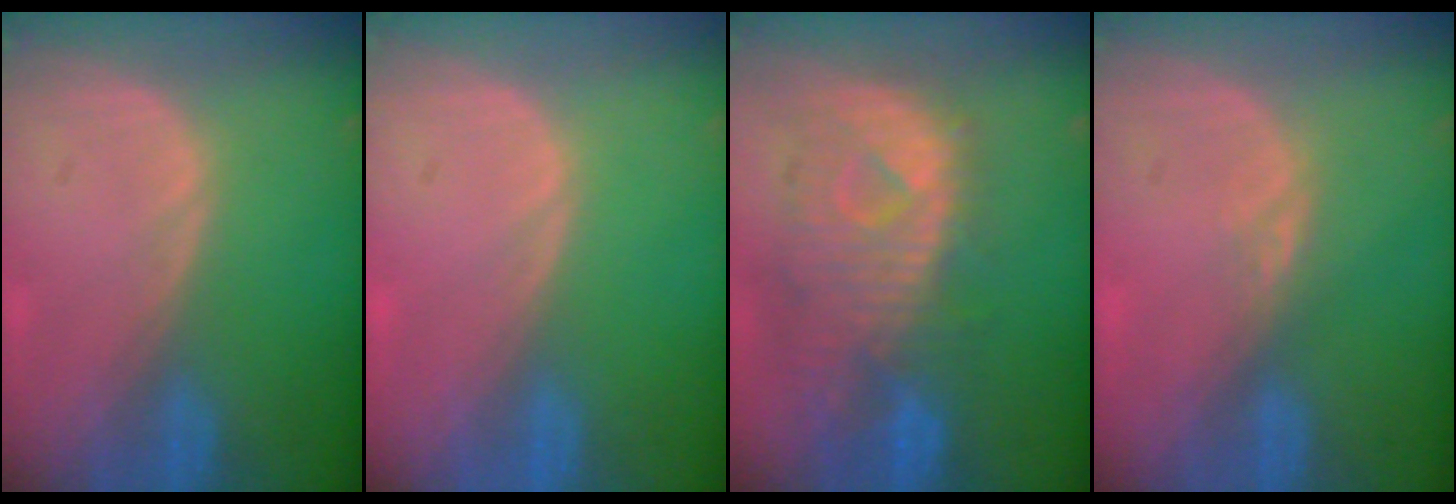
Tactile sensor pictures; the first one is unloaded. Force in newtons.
{"total": 0.0}
{"total": 10.8, "press": 9.7, "slide": 4.8}
{"total": 1.5, "press": 1.3, "slide": 0.8}